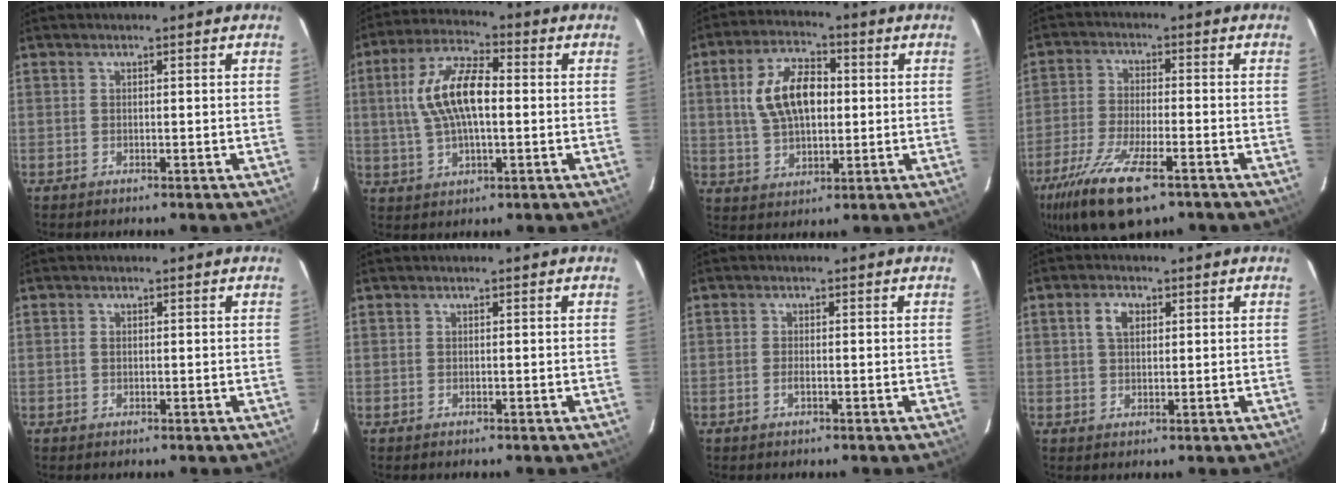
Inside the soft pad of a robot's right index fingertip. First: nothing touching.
{"total": 12.4, "force": [0.8, 5.1, 11.3], "torque": [-0.224, 0.017, 0.016]}
{"total": 11.8, "force": [1.7, 6.6, 9.7], "torque": [-0.185, 0.019, 0.034]}
{"total": 15.6, "force": [-9.8, 4.9, 11.1], "torque": [-0.239, -0.048, -0.182]}
{"total": 0.7, "force": [0.1, 0.6, 0.4], "torque": [-0.007, 0.002, 0.001]}
{"total": 0.0}
{"total": 1.2, "force": [-0.5, 0.3, 1.0], "torque": [-0.021, 0.000, -0.010]}
{"total": 3.6, "force": [1.3, 2.3, 2.5], "torque": [-0.045, 0.010, 0.023]}